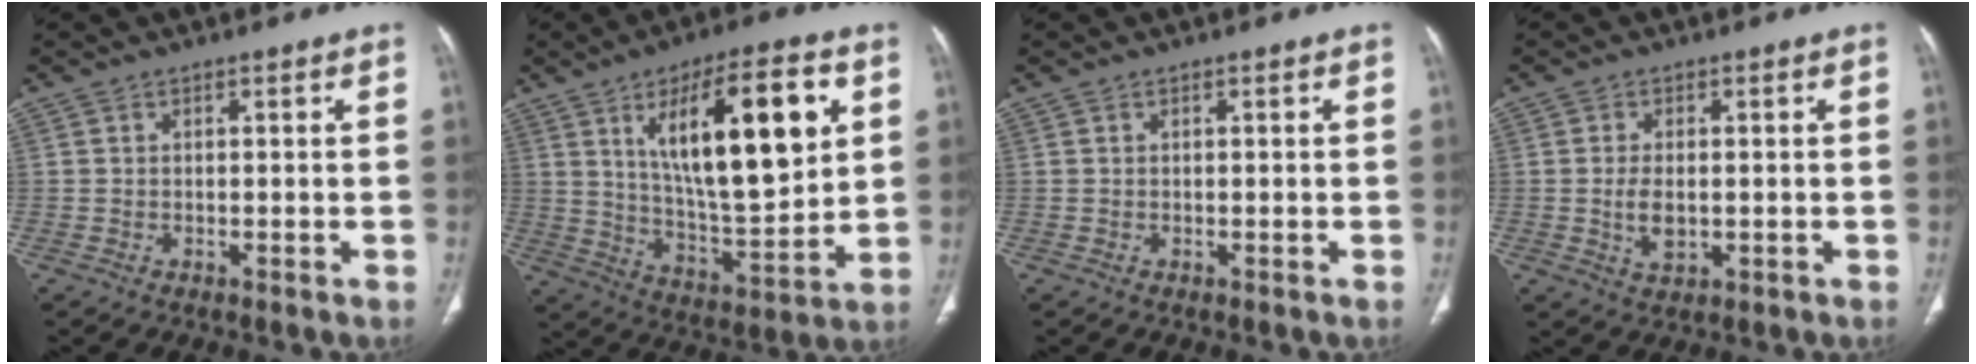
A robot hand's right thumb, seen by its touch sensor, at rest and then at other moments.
{"total": 22.6, "force": [7.4, 7.7, 19.9], "torque": [-0.294, -0.032, 0.125]}
{"total": 0.0}
{"total": 4.4, "force": [-0.3, 2.5, 3.6], "torque": [-0.068, -0.005, -0.002]}